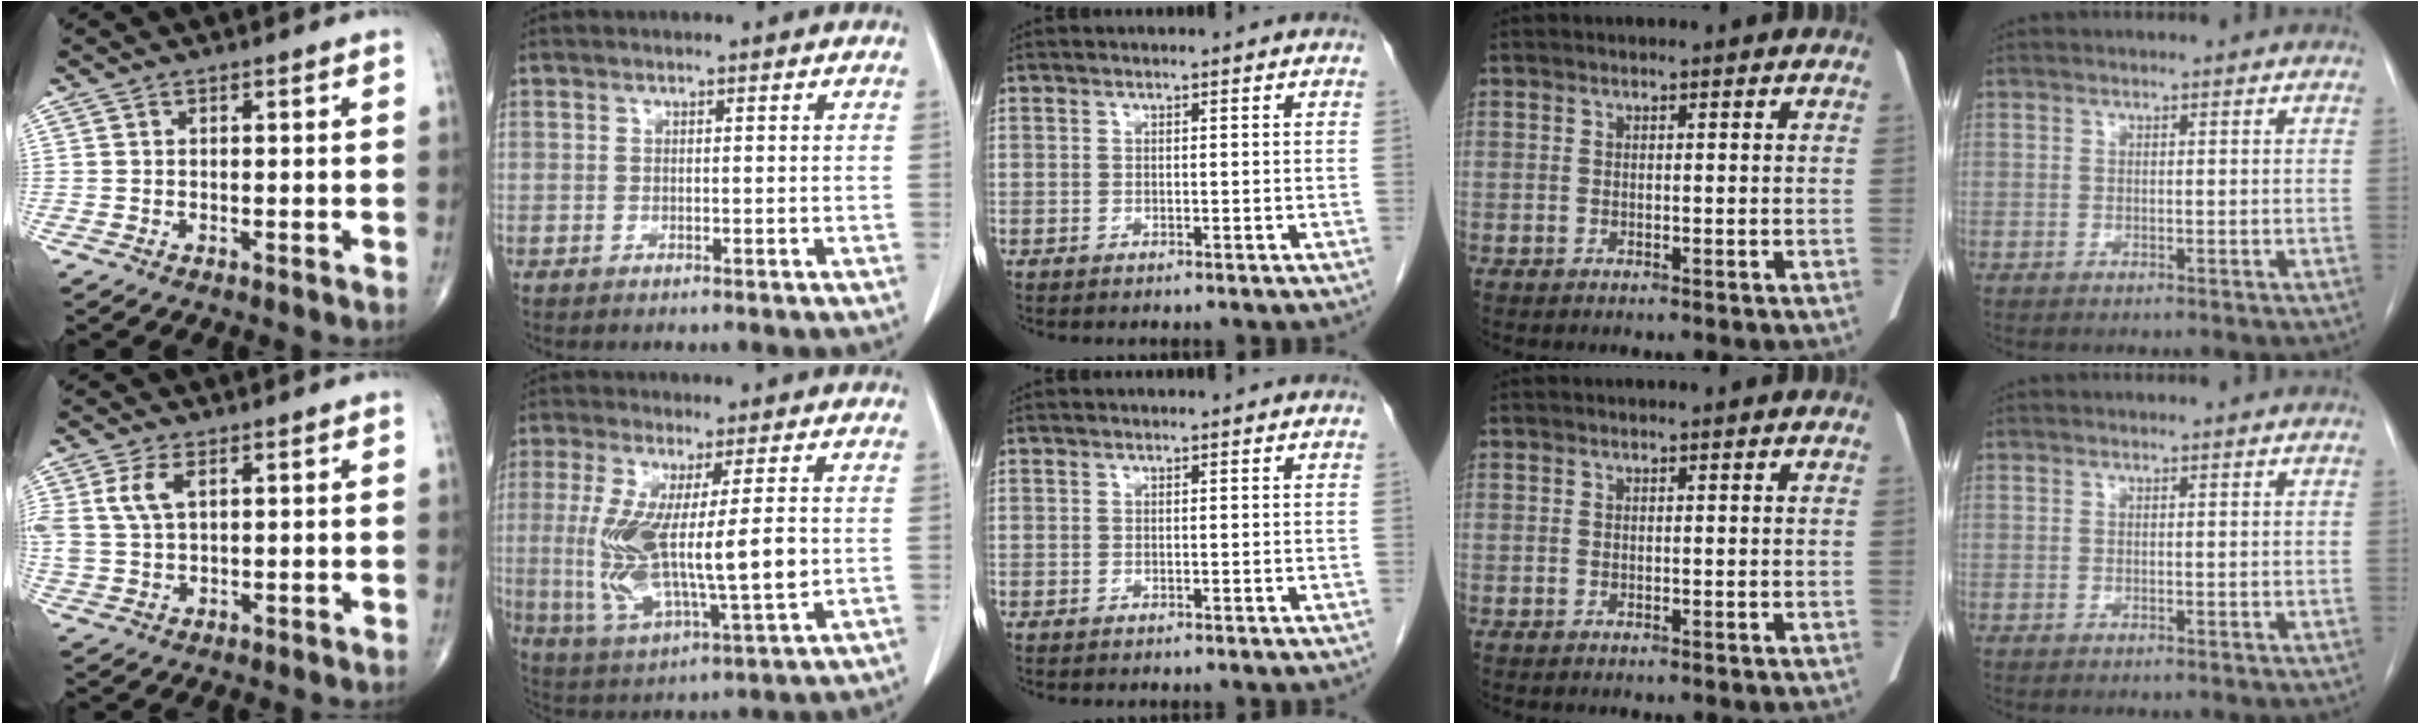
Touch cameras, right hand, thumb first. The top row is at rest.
{"thumb": {"total": 6.0, "force": [2.1, 3.2, 4.6], "torque": [-0.110, 0.002, 0.046]}, "index": {"total": 14.8, "force": [-0.1, 2.5, 14.6], "torque": [-0.285, -0.019, 0.004]}}